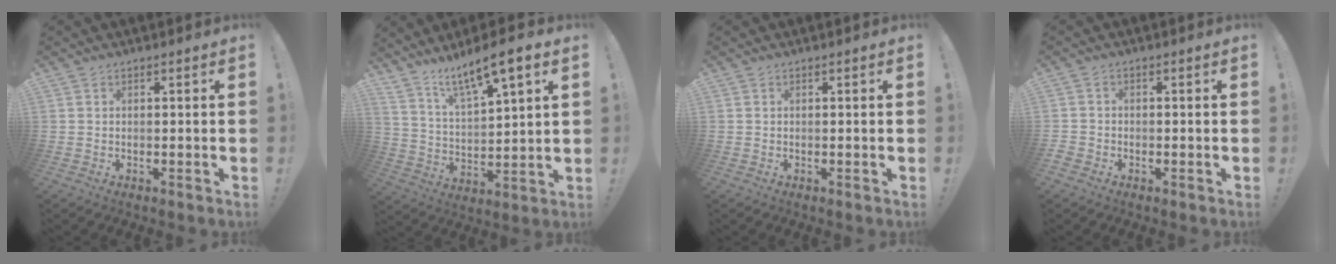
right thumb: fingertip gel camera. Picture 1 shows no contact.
{"total": 10.6, "force": [8.6, 1.7, 6.0], "torque": [-0.114, -0.064, 0.145]}
{"total": 0.0}
{"total": 1.9, "force": [-1.2, 1.3, 0.6], "torque": [-0.012, 0.007, -0.020]}